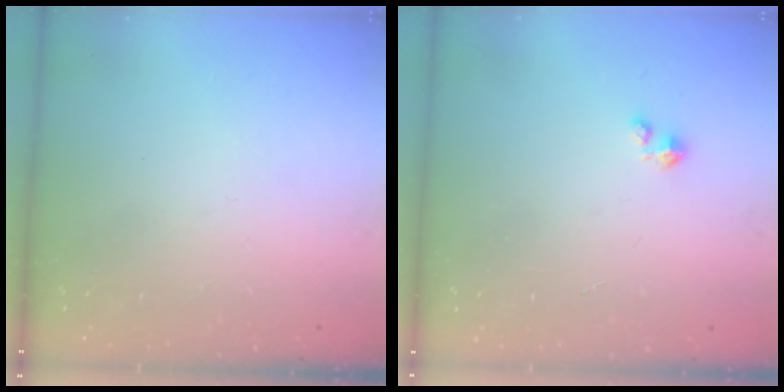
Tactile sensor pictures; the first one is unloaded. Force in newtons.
{"total": 1.4, "press": 1.4, "slide": 0.2}